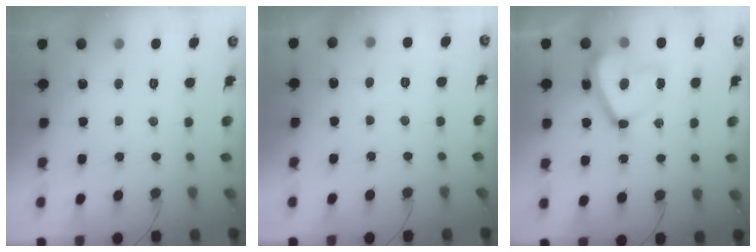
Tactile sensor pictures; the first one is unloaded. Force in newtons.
{"total": 1.3, "press": 1.2, "slide": 0.6}
{"total": 15.2, "press": 15.1, "slide": 1.8}